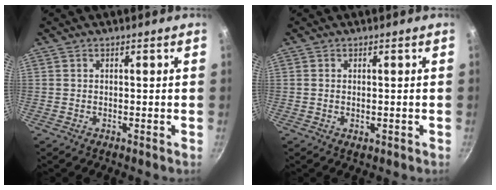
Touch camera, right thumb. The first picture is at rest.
{"total": 1.3, "force": [-0.2, 0.7, 1.0], "torque": [-0.015, -0.002, -0.003]}